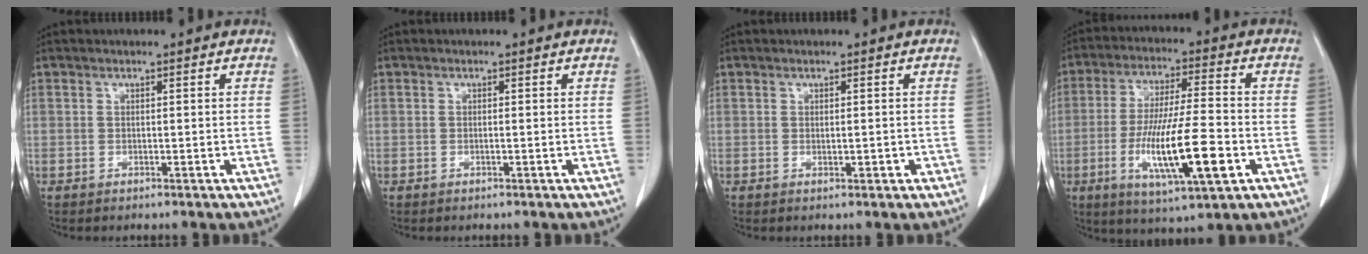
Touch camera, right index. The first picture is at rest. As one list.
[{"total": 0.0}, {"total": 1.1, "force": [-0.2, 0.5, 1.0], "torque": [-0.016, -0.002, 0.001]}, {"total": 14.9, "force": [-4.4, 1.8, 14.1], "torque": [-0.266, -0.018, -0.073]}]